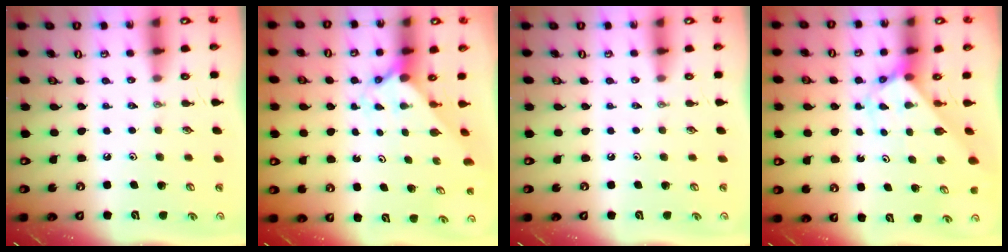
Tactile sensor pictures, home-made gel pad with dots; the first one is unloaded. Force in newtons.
{"total": 1.2, "press": 1.2, "slide": 0.1}
{"total": 0.0}
{"total": 2.8, "press": 2.8, "slide": 0.2}